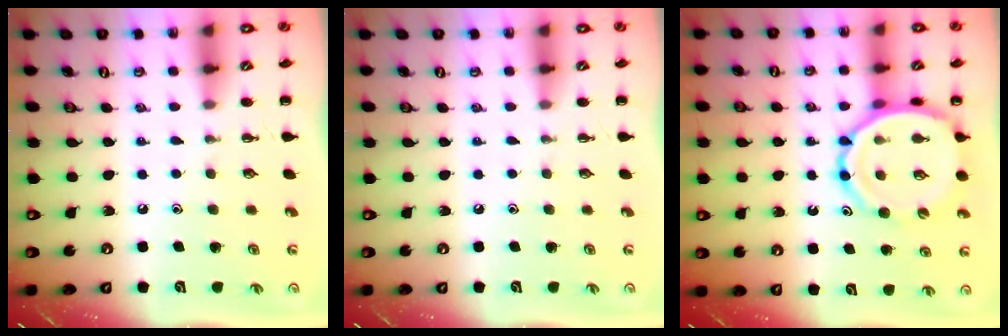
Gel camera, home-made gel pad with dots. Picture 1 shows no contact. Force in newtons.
{"total": 0.0}
{"total": 12.1, "press": 11.7, "slide": 3.0}